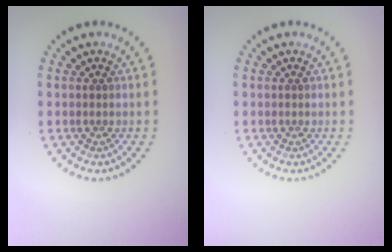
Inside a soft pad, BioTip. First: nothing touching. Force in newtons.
{"total": 0.0}